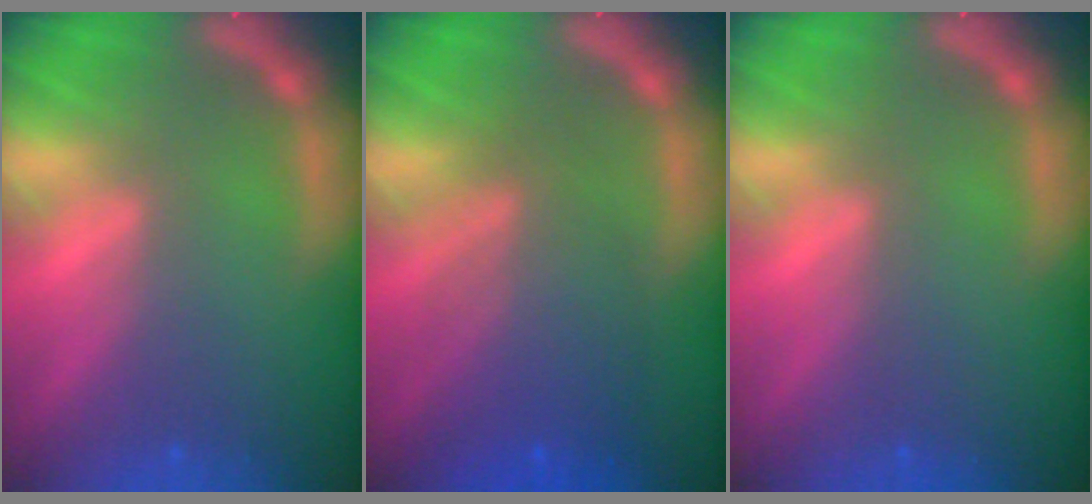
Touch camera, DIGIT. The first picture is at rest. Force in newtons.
{"total": 6.6}
{"total": 0.0}